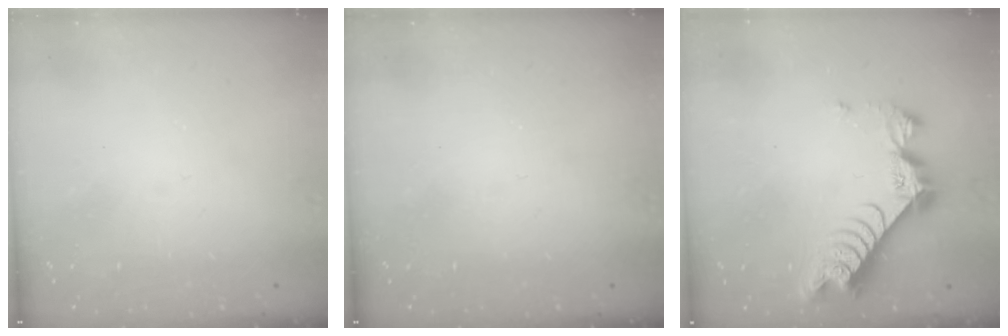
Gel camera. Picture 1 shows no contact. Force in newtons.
{"total": 0.0}
{"total": 9.9, "press": 9.8, "slide": 1.0}